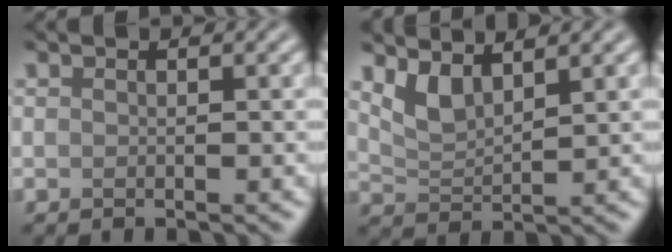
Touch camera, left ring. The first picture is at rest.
{"total": 2.7, "force": [2.0, 0.9, 1.7], "torque": [-0.039, -0.010, 0.046]}